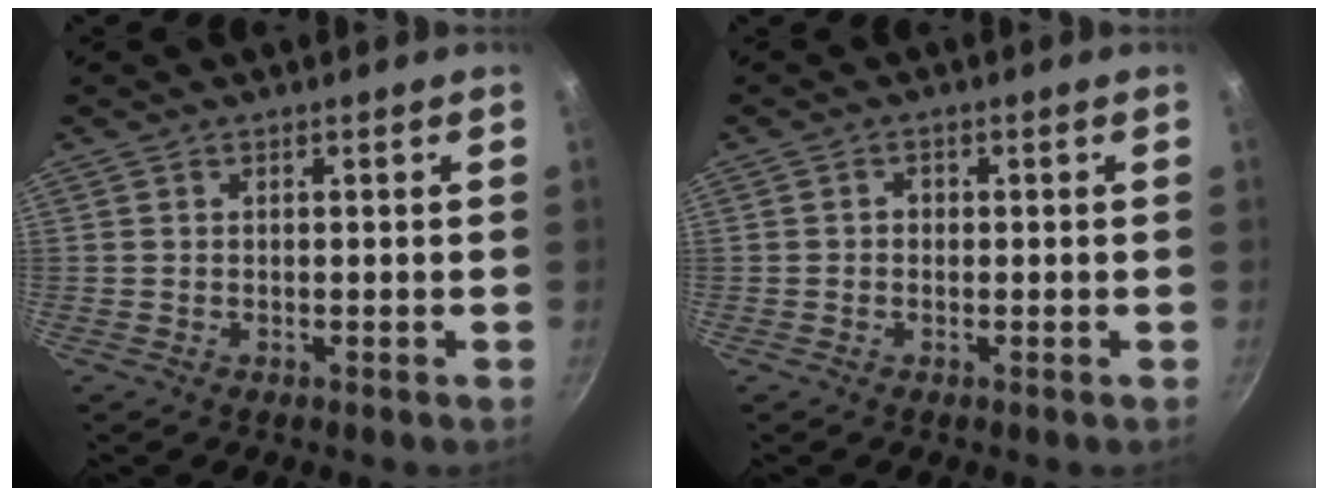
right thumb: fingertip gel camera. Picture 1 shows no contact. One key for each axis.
{"total": 1.2, "fx": -0.1, "fy": 1.0, "fz": 0.6, "tx": -0.007, "ty": 0.005, "tz": -0.004}